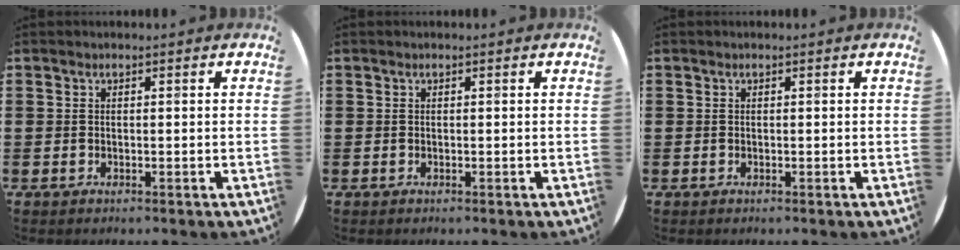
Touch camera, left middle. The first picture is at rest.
{"total": 0.0}
{"total": 0.0}